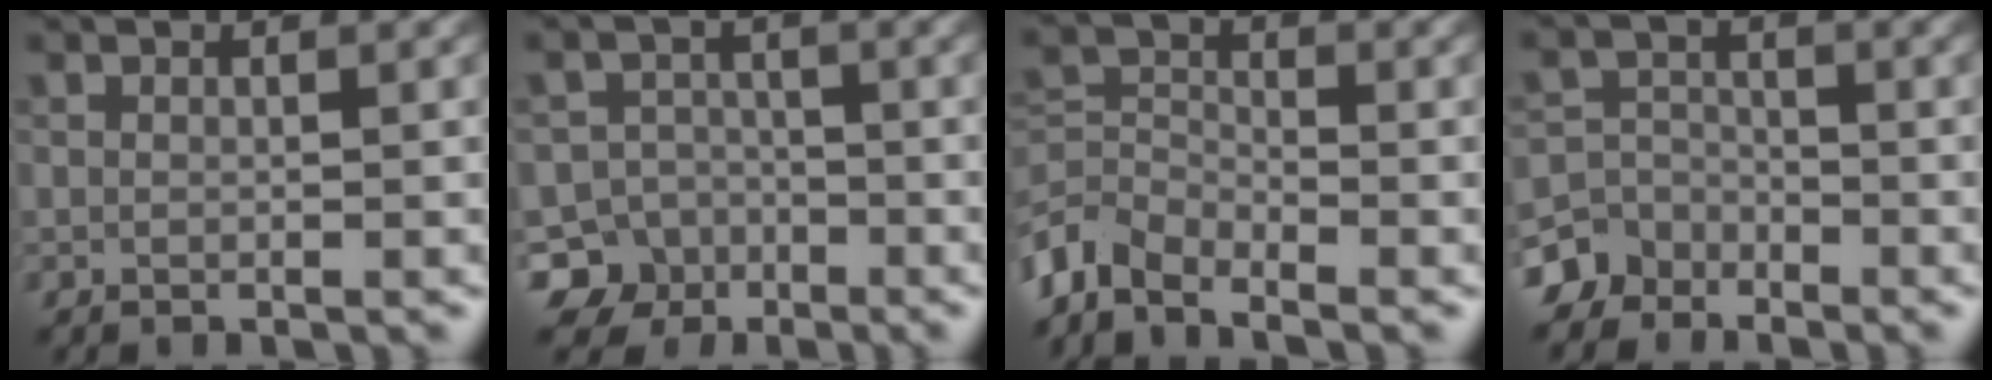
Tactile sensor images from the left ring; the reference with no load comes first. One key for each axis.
{"total": 7.7, "fx": -4.7, "fy": 6.0, "fz": 0.6, "tx": 0.008, "ty": -0.018, "tz": -0.095}
{"total": 4.9, "fx": -4.0, "fy": 2.1, "fz": 1.8, "tx": -0.039, "ty": -0.004, "tz": -0.093}
{"total": 6.0, "fx": -4.5, "fy": 3.9, "fz": 0.3, "tx": 0.012, "ty": -0.010, "tz": -0.090}